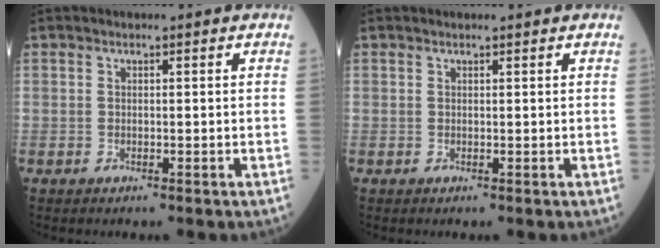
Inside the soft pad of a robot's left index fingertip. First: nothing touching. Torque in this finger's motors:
{"motor_torque": [-0.11, -0.08, -0.01, 0.00]}